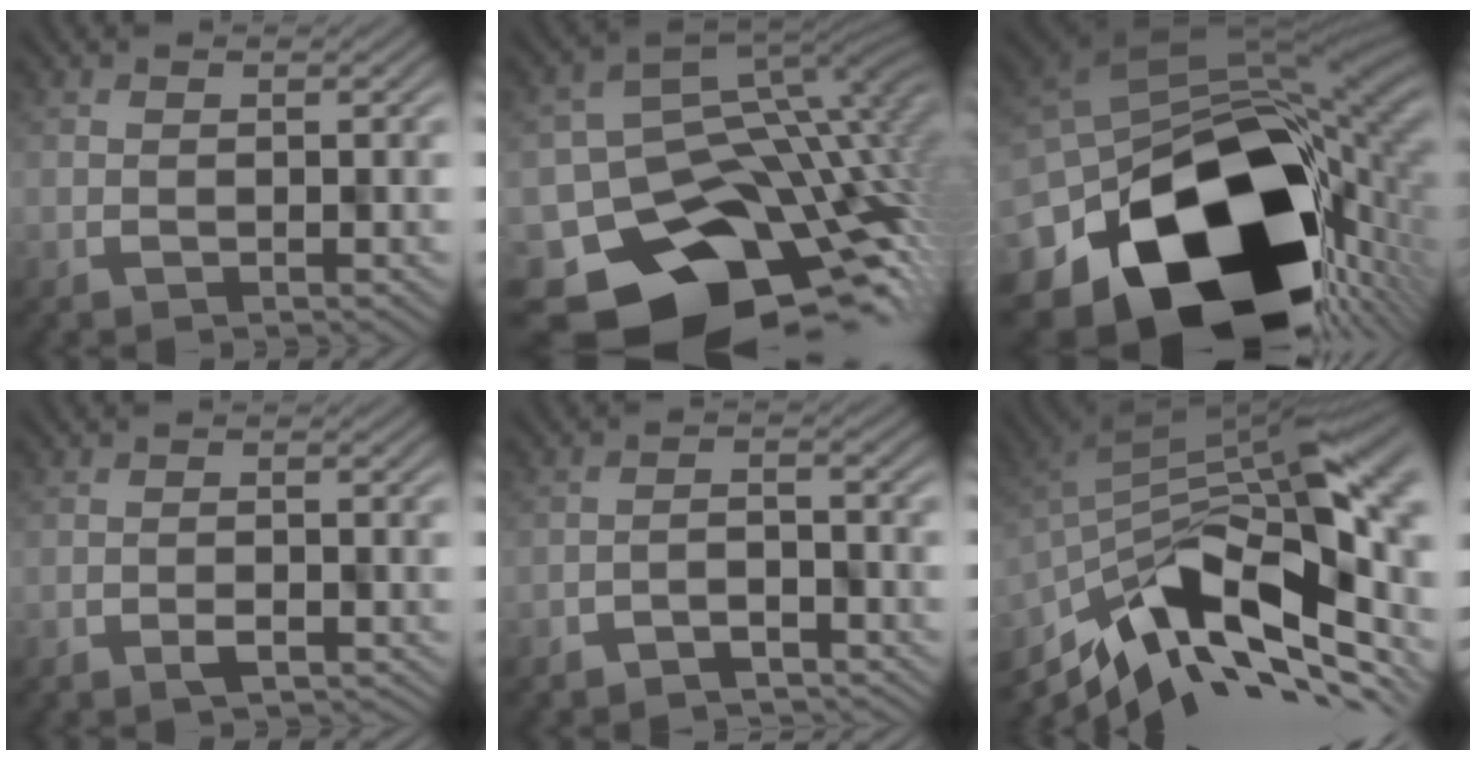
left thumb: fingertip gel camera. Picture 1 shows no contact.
{"total": 15.6, "force": [-5.4, 12.0, 8.4], "torque": [-0.158, -0.051, -0.062]}
{"total": 19.7, "force": [-6.9, 14.0, 12.0], "torque": [-0.255, -0.078, -0.074]}
{"total": 1.2, "force": [-1.0, 0.4, 0.4], "torque": [-0.017, -0.005, -0.010]}
{"total": 2.5, "force": [-2.4, 0.5, 0.2], "torque": [-0.010, -0.003, -0.039]}
{"total": 14.2, "force": [-4.2, 6.5, 12.0], "torque": [-0.205, -0.014, -0.077]}